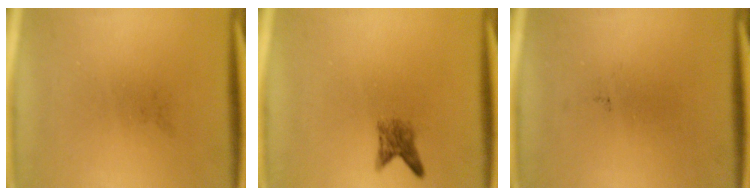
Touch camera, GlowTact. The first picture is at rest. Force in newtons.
{"total": 2.3}
{"total": 0.0}